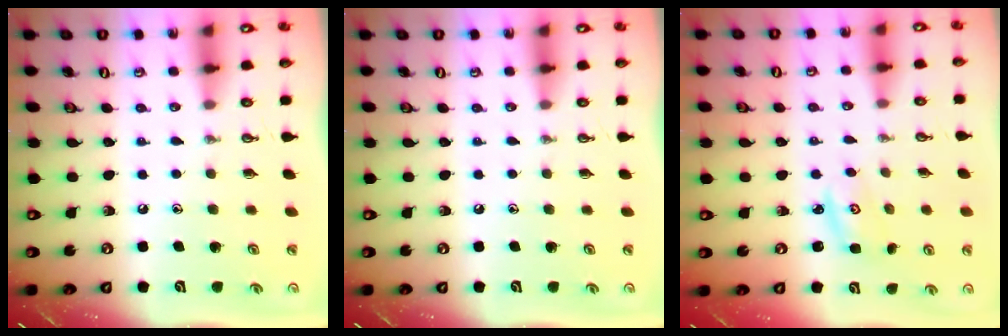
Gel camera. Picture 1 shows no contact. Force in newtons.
{"total": 0.0}
{"total": 2.7, "press": 2.7, "slide": 0.2}